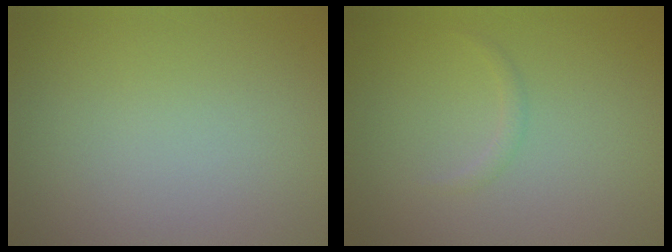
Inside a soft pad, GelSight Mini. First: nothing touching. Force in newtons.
{"total": 0.7, "press": 0.7, "slide": 0.0}